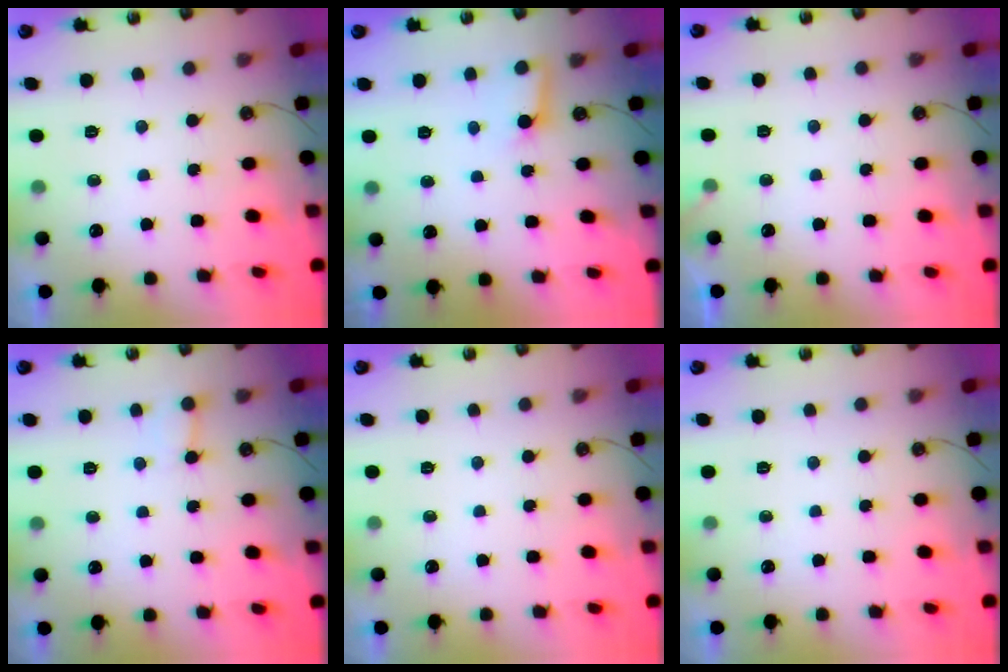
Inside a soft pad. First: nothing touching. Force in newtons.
{"total": 3.0, "press": 3.0, "slide": 0.2}
{"total": 2.4, "press": 2.4, "slide": 0.2}
{"total": 4.9, "press": 4.9, "slide": 0.3}
{"total": 0.0}
{"total": 0.0}